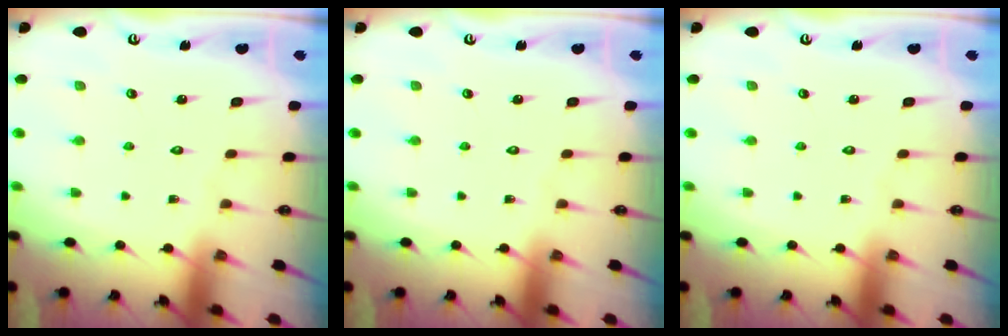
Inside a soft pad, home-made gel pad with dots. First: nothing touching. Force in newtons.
{"total": 0.0}
{"total": 0.0}